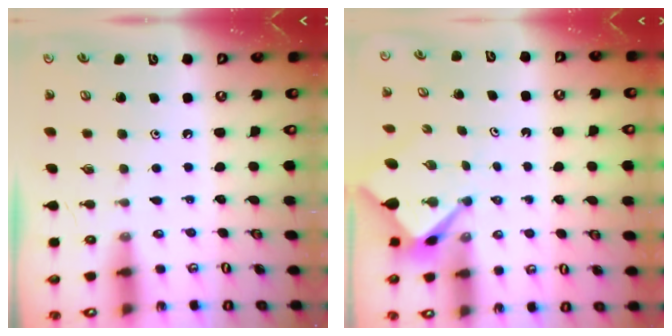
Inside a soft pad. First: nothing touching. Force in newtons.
{"total": 2.7, "press": 2.7, "slide": 0.3}